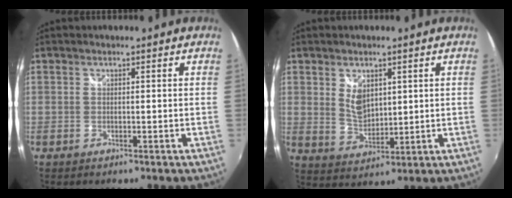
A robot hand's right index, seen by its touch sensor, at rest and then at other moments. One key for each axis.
{"total": 5.6, "fx": 2.0, "fy": 3.7, "fz": 3.8, "tx": -0.060, "ty": -0.002, "tz": 0.042}